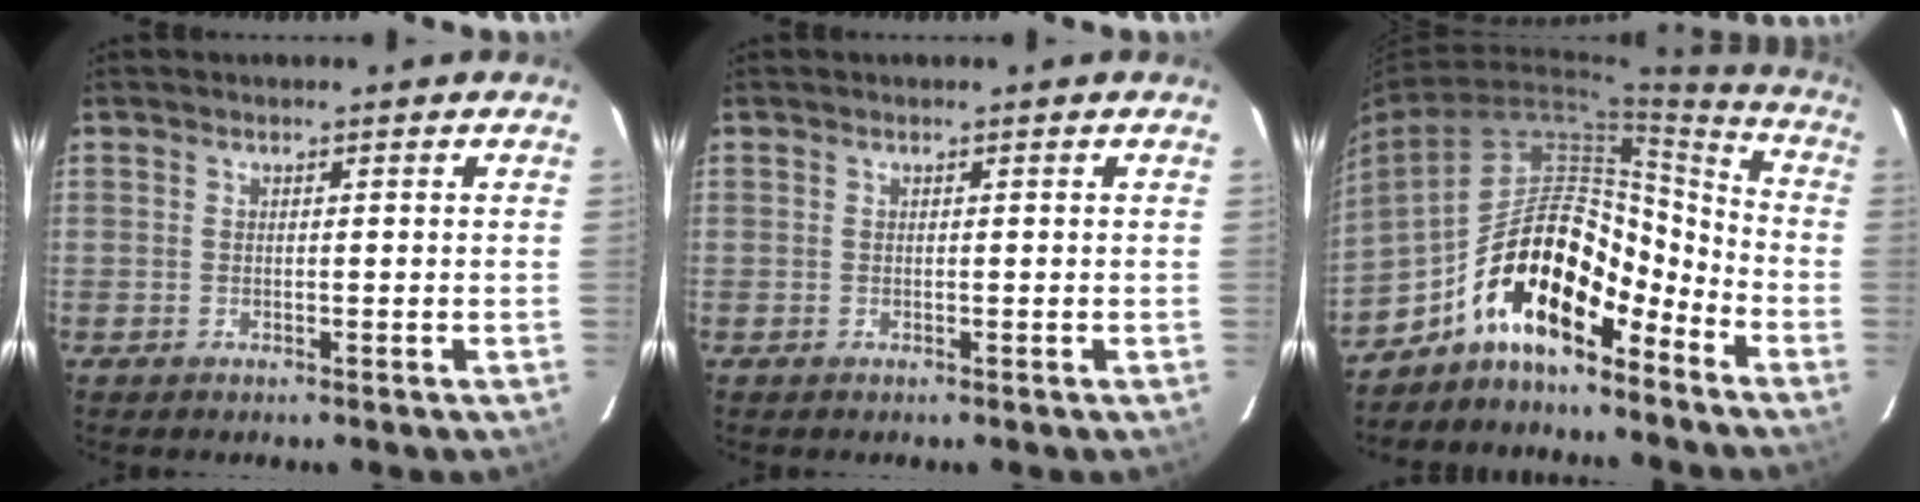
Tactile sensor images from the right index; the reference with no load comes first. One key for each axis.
{"total": 0.0}
{"total": 14.7, "fx": -10.3, "fy": 5.1, "fz": 9.3, "tx": -0.149, "ty": 0.036, "tz": -0.183}